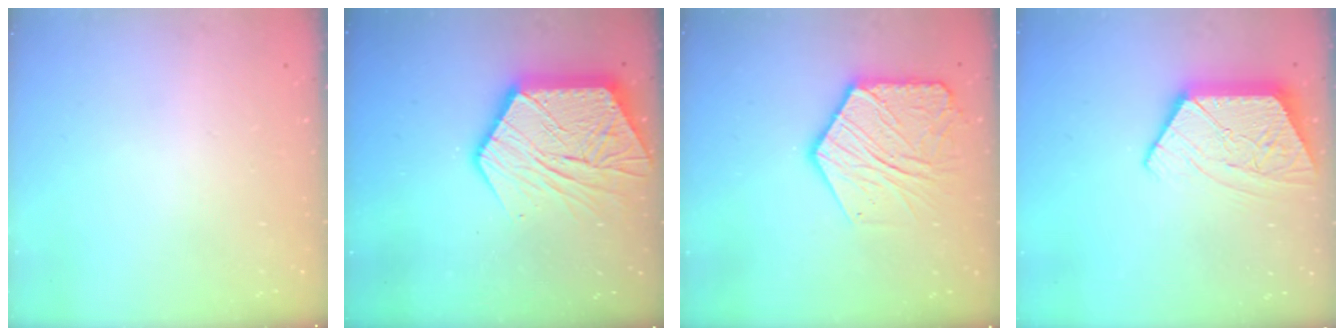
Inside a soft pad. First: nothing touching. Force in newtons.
{"total": 21.3, "press": 21.2, "slide": 1.8}
{"total": 15.7, "press": 15.6, "slide": 1.2}
{"total": 12.5, "press": 12.5, "slide": 0.7}